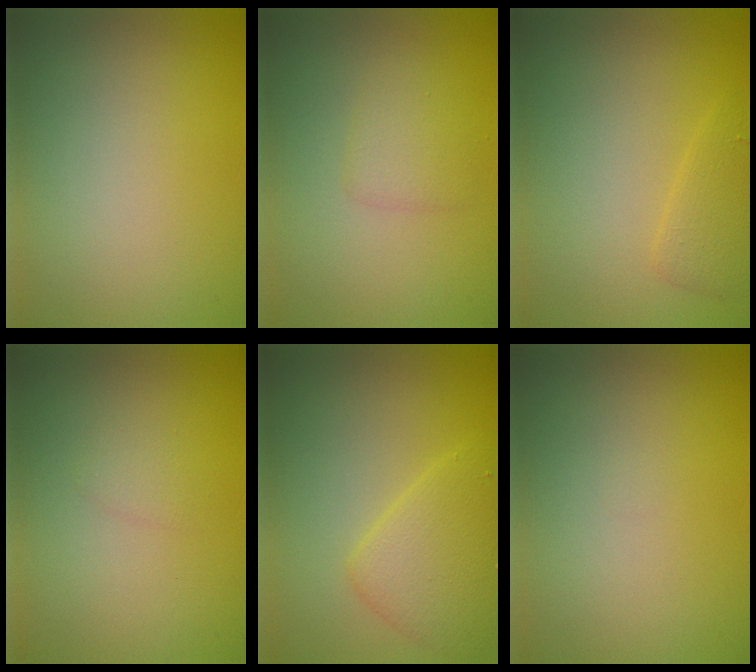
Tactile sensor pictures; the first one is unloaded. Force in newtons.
{"total": 1.8, "press": 1.8, "slide": 0.1}
{"total": 1.9, "press": 1.9, "slide": 0.1}
{"total": 0.8, "press": 0.8, "slide": 0.1}
{"total": 3.0, "press": 3.0, "slide": 0.1}
{"total": 0.0}